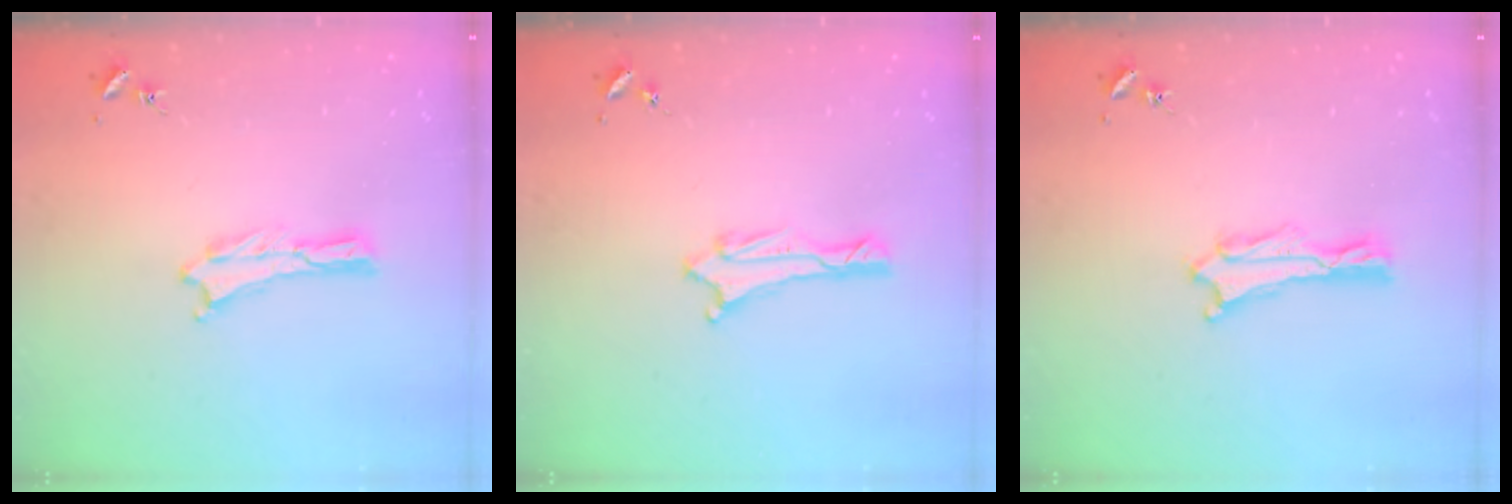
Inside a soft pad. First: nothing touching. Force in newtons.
{"total": 1.1, "press": 1.1, "slide": 0.1}
{"total": 1.0, "press": 1.0, "slide": 0.1}